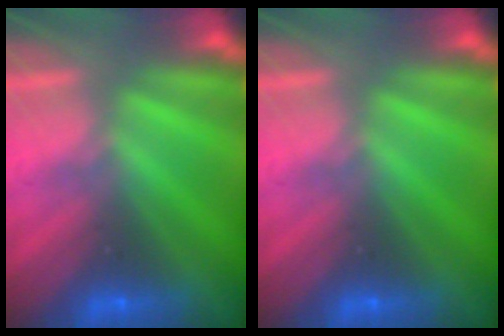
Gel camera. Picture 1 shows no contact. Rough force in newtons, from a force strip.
{"total": 0.0}